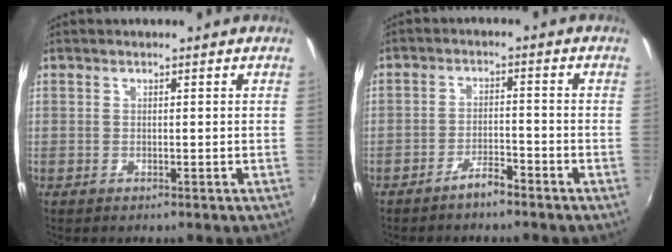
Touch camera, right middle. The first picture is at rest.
{"total": 3.5, "force": [-3.0, 0.6, 1.7], "torque": [-0.046, 0.005, -0.048]}